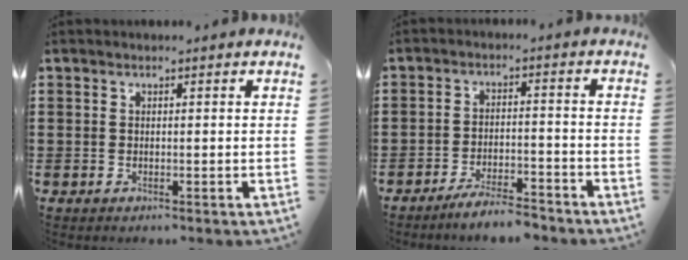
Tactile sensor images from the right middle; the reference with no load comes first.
{"total": 4.8, "force": [-4.6, 0.0, 1.5], "torque": [-0.033, -0.005, -0.090]}